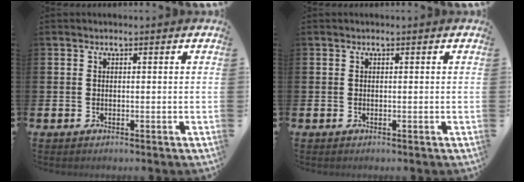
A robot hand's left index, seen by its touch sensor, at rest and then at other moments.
{"total": 0.0}